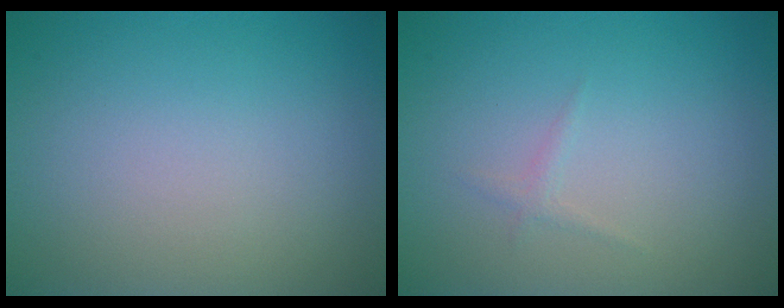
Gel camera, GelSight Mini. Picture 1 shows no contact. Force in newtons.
{"total": 0.6, "press": 0.6, "slide": 0.0}